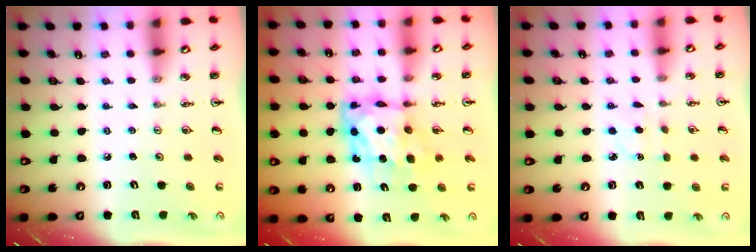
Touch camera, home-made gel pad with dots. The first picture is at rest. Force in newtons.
{"total": 9.7, "press": 9.6, "slide": 1.0}
{"total": 2.7, "press": 2.6, "slide": 0.4}